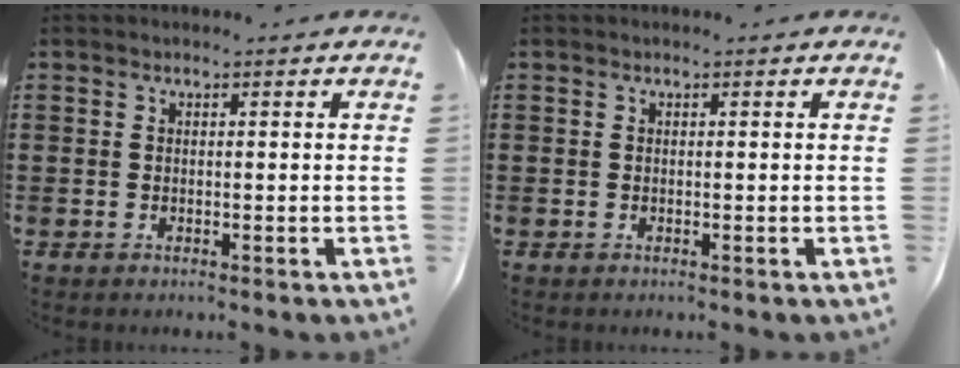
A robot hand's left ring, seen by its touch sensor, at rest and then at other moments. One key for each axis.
{"total": 0.0}